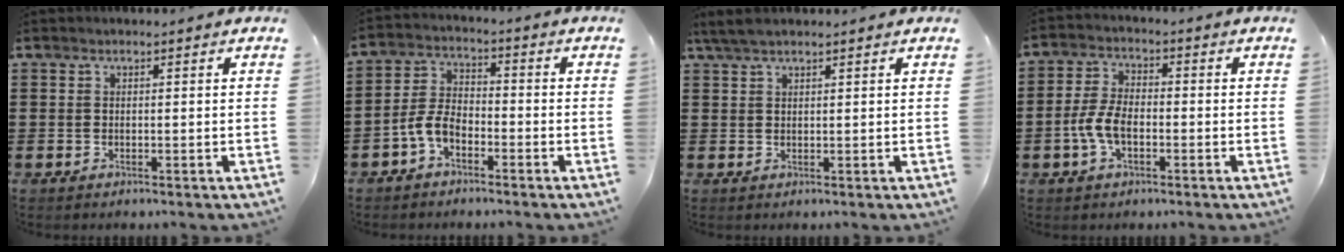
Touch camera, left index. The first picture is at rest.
{"total": 5.1, "force": [-3.0, 2.5, 3.2], "torque": [-0.085, 0.003, -0.065]}
{"total": 2.9, "force": [2.1, 0.6, 1.9], "torque": [-0.041, 0.004, 0.040]}
{"total": 5.9, "force": [-1.8, 3.0, 4.8], "torque": [-0.116, -0.002, -0.041]}